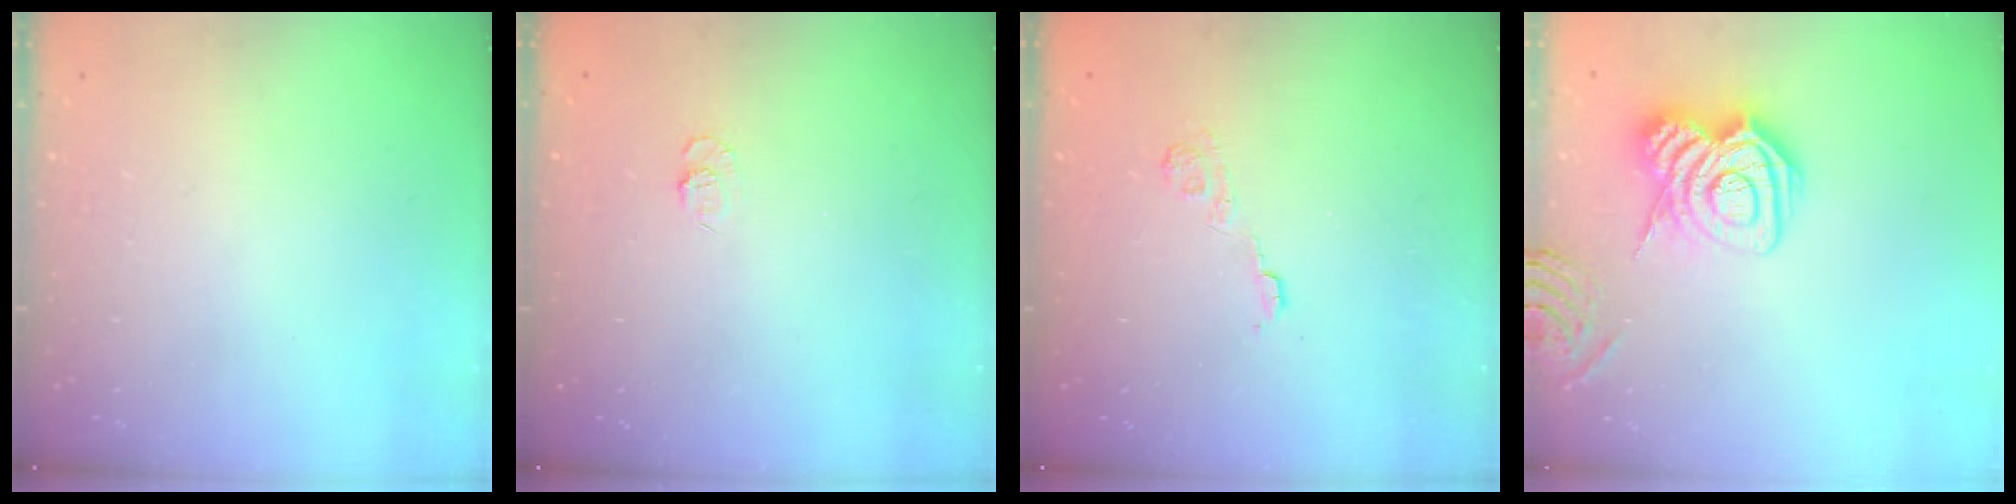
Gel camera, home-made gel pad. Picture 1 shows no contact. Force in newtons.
{"total": 4.7, "press": 4.5, "slide": 1.0}
{"total": 3.7, "press": 3.4, "slide": 1.4}
{"total": 10.2, "press": 10.1, "slide": 1.4}